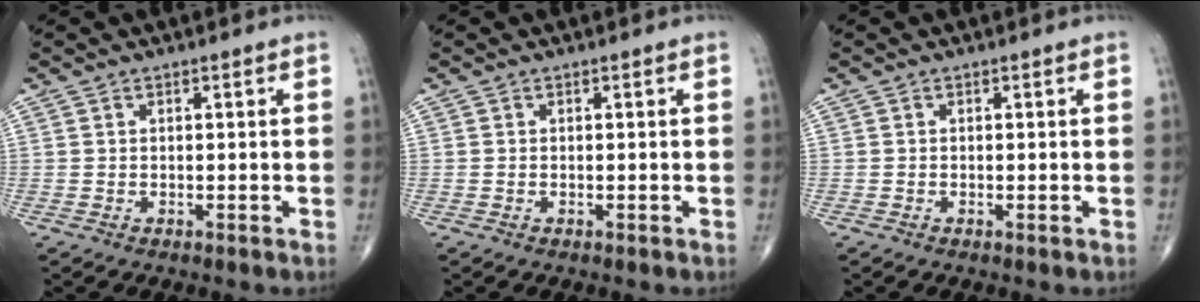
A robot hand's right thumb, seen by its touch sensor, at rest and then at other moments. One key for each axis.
{"total": 0.0}
{"total": 0.0}